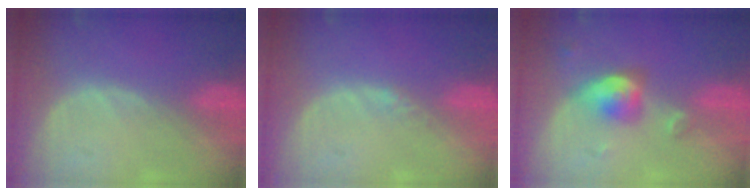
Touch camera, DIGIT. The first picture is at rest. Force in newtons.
{"total": 1.0, "press": 0.8, "slide": 0.6}
{"total": 5.0, "press": 4.7, "slide": 1.6}